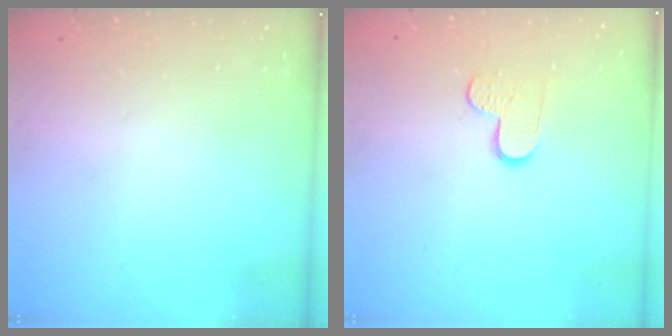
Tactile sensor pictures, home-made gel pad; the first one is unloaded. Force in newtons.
{"total": 7.9, "press": 7.9, "slide": 0.5}